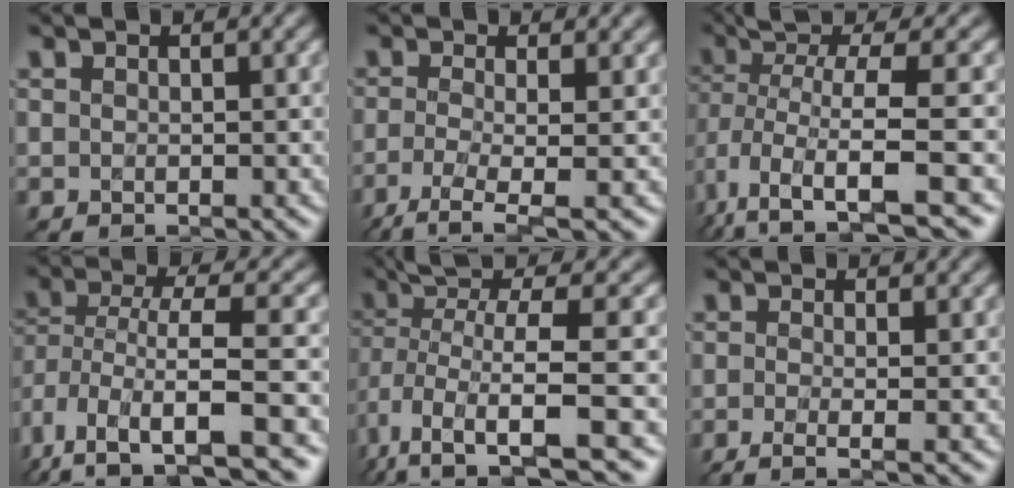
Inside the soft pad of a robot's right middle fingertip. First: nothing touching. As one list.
[{"total": 4.9, "force": [-1.9, 1.3, 4.4], "torque": [-0.077, -0.010, -0.047]}, {"total": 7.1, "force": [-2.4, 2.4, 6.3], "torque": [-0.120, -0.011, -0.045]}, {"total": 9.6, "force": [-4.6, 3.9, 7.5], "torque": [-0.143, 0.001, -0.075]}, {"total": 7.5, "force": [-1.7, 2.6, 6.9], "torque": [-0.131, -0.007, -0.029]}, {"total": 3.1, "force": [-0.8, 1.2, 2.8], "torque": [-0.035, -0.012, -0.019]}]